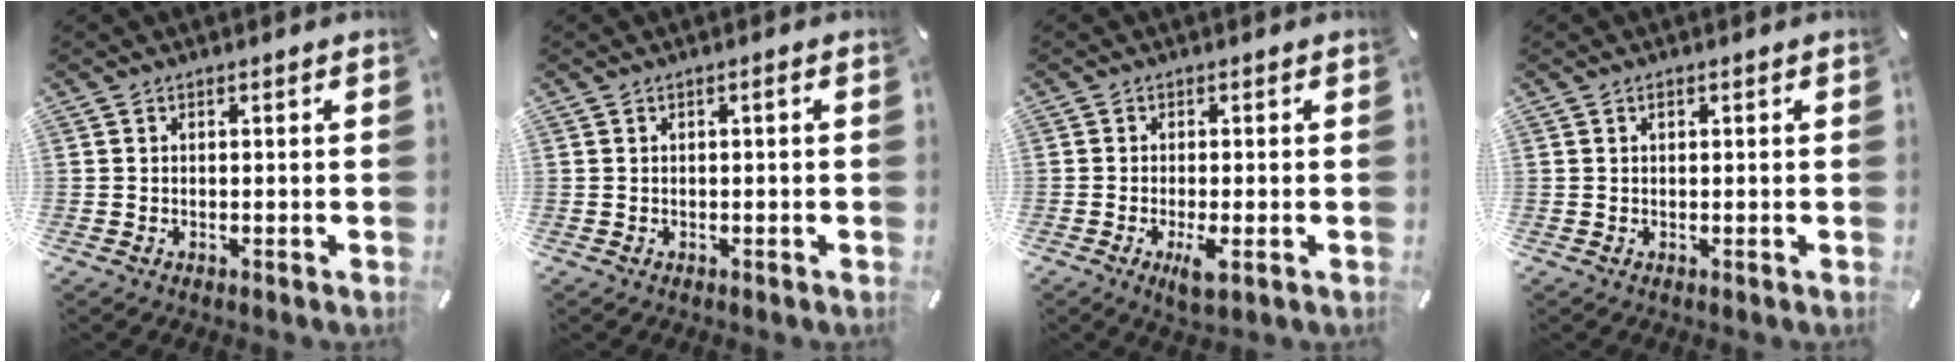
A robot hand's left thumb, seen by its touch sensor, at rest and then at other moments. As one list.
[{"total": 0.7, "force": [-0.2, 0.1, 0.7], "torque": [-0.012, 0.001, -0.003]}, {"total": 4.7, "force": [-1.4, 1.3, 4.3], "torque": [-0.079, -0.008, -0.022]}, {"total": 0.7, "force": [0.3, 0.4, 0.5], "torque": [-0.010, 0.004, 0.006]}]